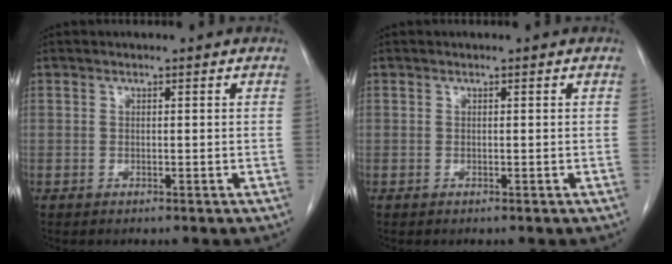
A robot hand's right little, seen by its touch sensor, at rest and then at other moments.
{"total": 0.0}